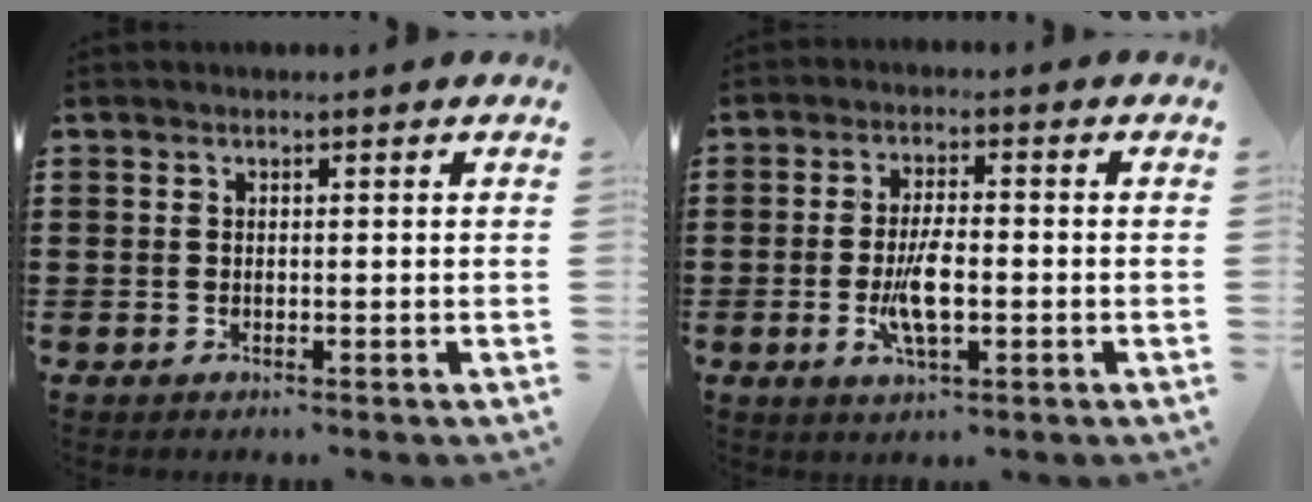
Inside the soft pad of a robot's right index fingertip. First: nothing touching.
{"total": 6.2, "force": [-1.4, 2.0, 5.7], "torque": [-0.124, -0.008, -0.030]}